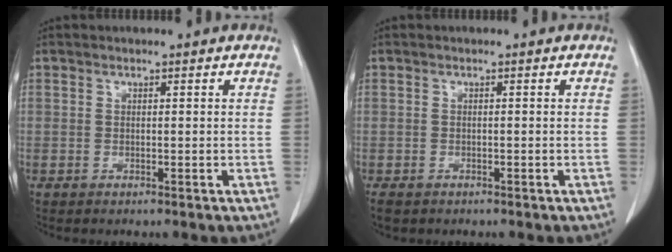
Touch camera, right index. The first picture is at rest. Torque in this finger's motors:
{"motor_torque": [-0.60, 0.07, -0.31, -0.21]}